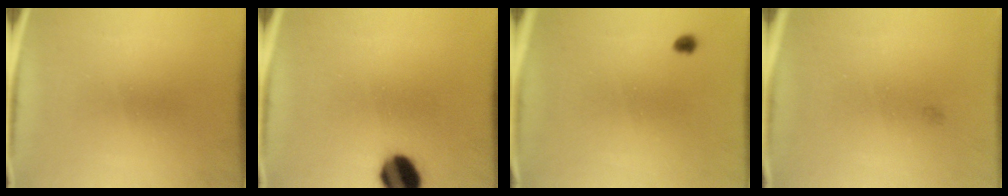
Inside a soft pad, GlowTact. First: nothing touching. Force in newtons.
{"total": 10.1}
{"total": 1.1}
{"total": 0.6}